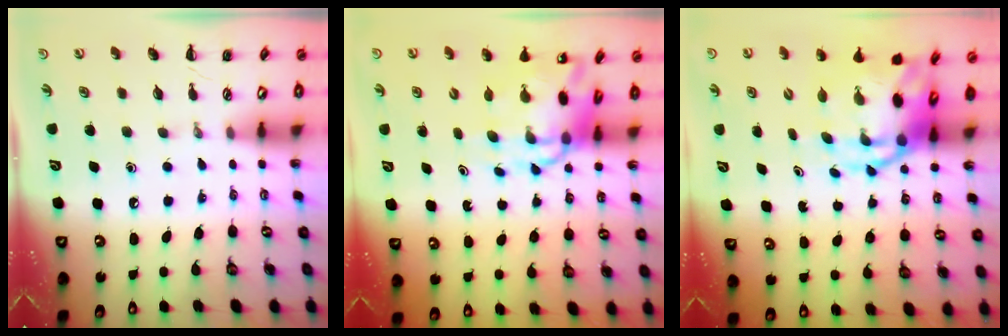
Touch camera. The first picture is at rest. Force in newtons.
{"total": 9.8, "press": 9.3, "slide": 2.9}
{"total": 8.8, "press": 8.5, "slide": 2.1}